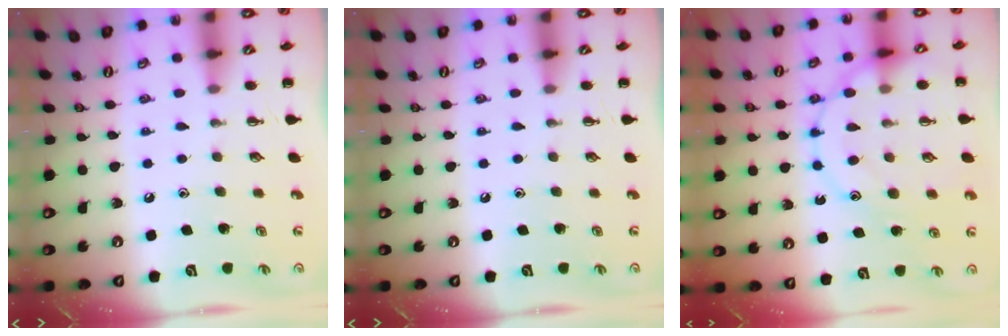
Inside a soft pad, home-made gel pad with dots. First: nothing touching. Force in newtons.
{"total": 0.0}
{"total": 15.1, "press": 15.0, "slide": 1.0}